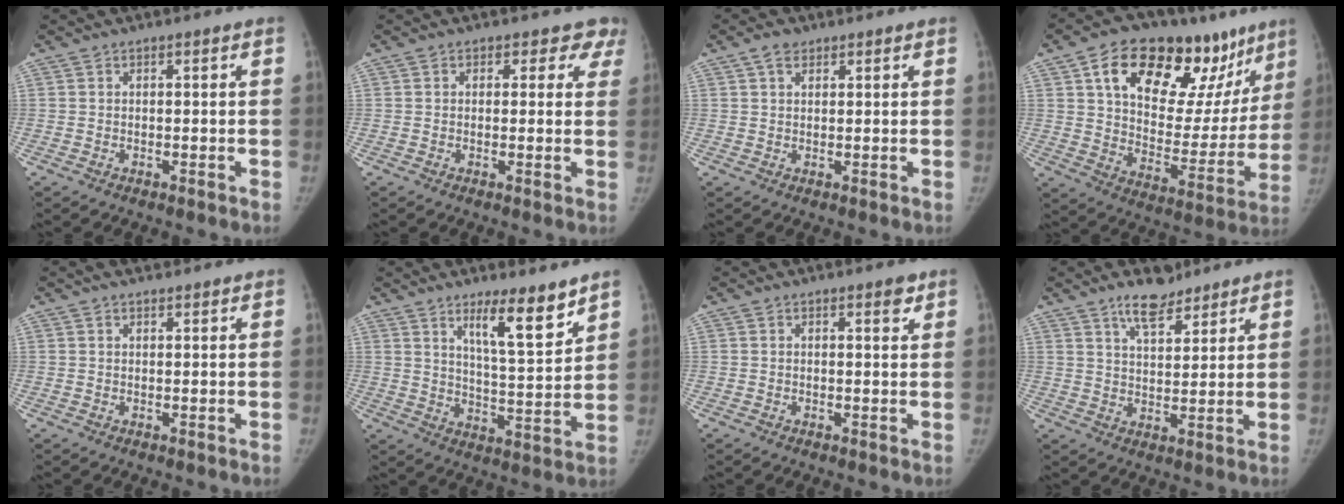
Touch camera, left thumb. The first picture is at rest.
{"total": 4.3, "force": [3.0, 2.9, 0.6], "torque": [0.040, -0.007, 0.014]}
{"total": 2.7, "force": [1.6, 1.7, 1.3], "torque": [-0.012, -0.002, 0.028]}
{"total": 28.8, "force": [16.0, 14.8, 18.8], "torque": [-0.227, -0.021, 0.246]}
{"total": 2.3, "force": [1.9, 0.9, 1.0], "torque": [-0.005, 0.002, 0.026]}
{"total": 10.6, "force": [7.3, 2.0, 7.4], "torque": [-0.103, -0.062, 0.124]}
{"total": 1.9, "force": [1.3, 0.7, 1.3], "torque": [-0.010, -0.007, 0.016]}
{"total": 7.7, "force": [5.7, 3.2, 4.1], "torque": [-0.045, -0.038, 0.097]}